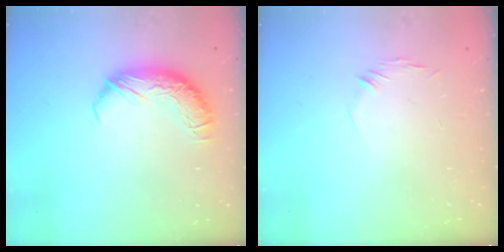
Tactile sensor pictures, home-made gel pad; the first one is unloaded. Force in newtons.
{"total": 7.6, "press": 7.6, "slide": 0.7}